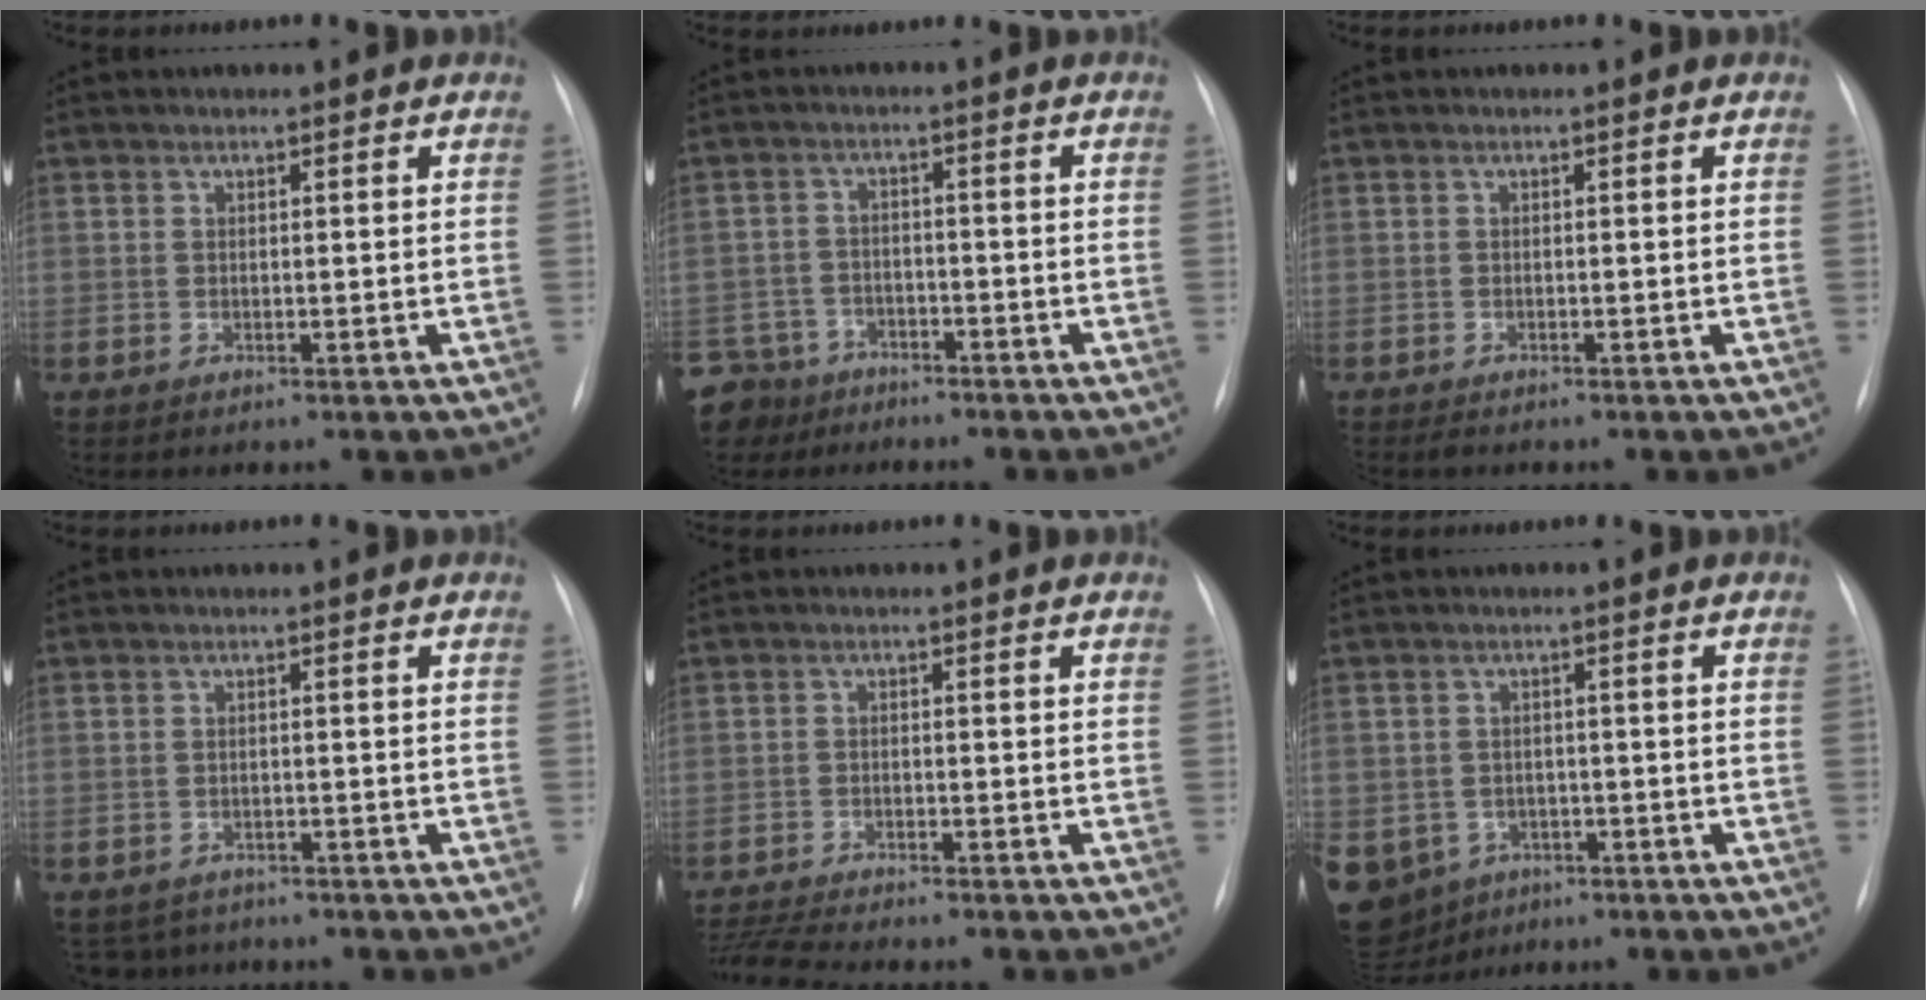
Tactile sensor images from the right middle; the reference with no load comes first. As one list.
[{"total": 10.6, "force": [-8.1, 6.6, 1.6], "torque": [-0.066, 0.000, -0.138]}, {"total": 1.1, "force": [-1.0, 0.3, 0.4], "torque": [-0.009, -0.003, -0.014]}, {"total": 4.2, "force": [-3.7, 2.1, -0.3], "torque": [0.004, 0.000, -0.053]}, {"total": 8.5, "force": [-7.8, 0.2, 3.3], "torque": [-0.061, -0.015, -0.126]}, {"total": 13.3, "force": [-6.4, 11.1, 3.7], "torque": [-0.126, 0.006, -0.077]}]